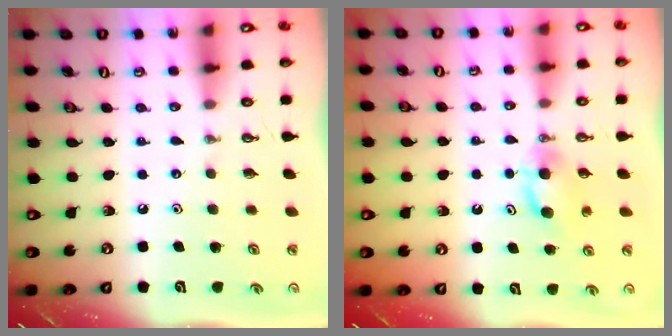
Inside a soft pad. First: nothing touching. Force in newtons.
{"total": 4.9, "press": 4.8, "slide": 0.8}